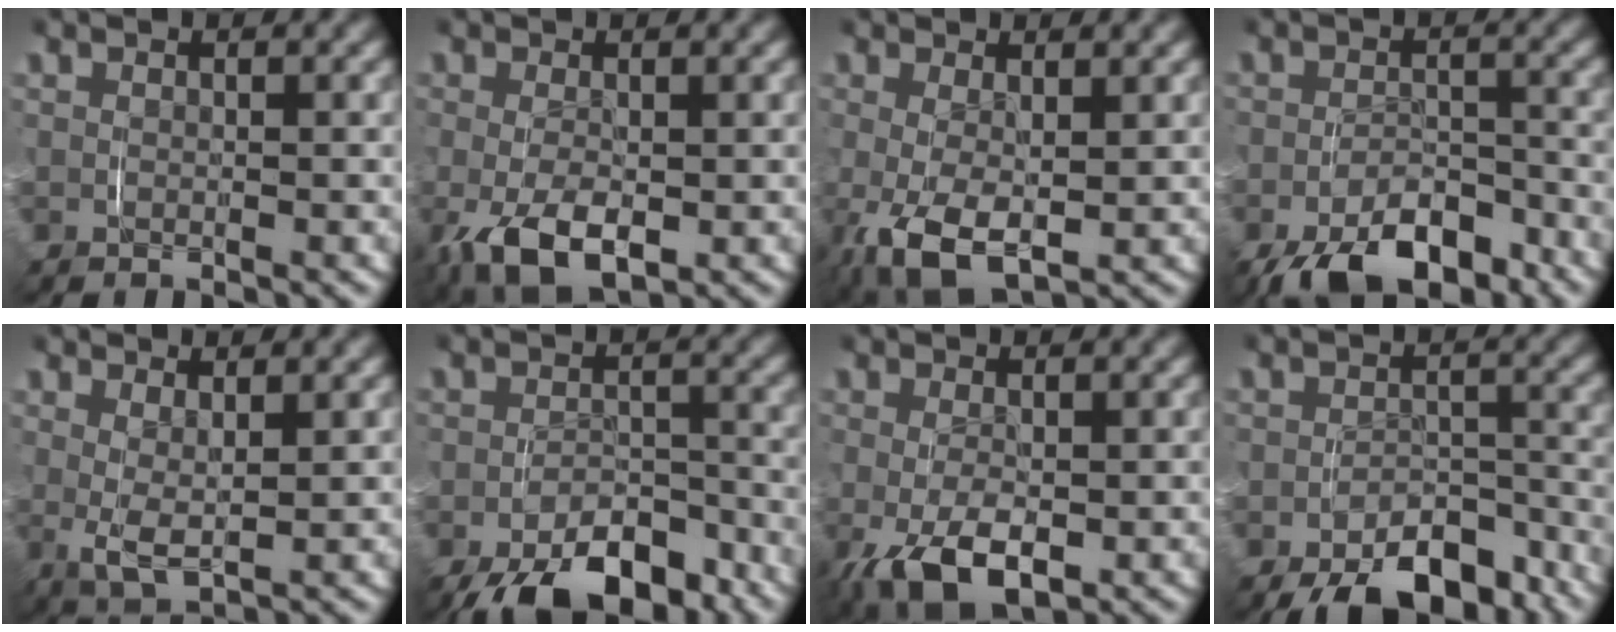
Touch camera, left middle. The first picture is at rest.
{"total": 6.4, "force": [-2.5, 3.5, 4.8], "torque": [-0.110, -0.035, -0.020]}
{"total": 6.0, "force": [-1.9, 3.3, 4.7], "torque": [-0.116, -0.035, -0.012]}
{"total": 7.1, "force": [-5.1, 3.1, 3.8], "torque": [-0.058, -0.005, -0.087]}
{"total": 3.8, "force": [0.8, 1.7, 3.3], "torque": [-0.069, -0.014, 0.020]}
{"total": 7.9, "force": [-5.9, 3.3, 4.1], "torque": [-0.060, -0.008, -0.095]}
{"total": 6.3, "force": [-2.4, 3.3, 4.8], "torque": [-0.103, -0.032, -0.019]}
{"total": 7.6, "force": [-6.2, 2.9, 3.2], "torque": [-0.037, -0.004, -0.100]}